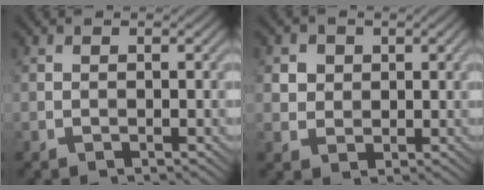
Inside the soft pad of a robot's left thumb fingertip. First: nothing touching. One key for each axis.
{"total": 4.0, "fx": 1.5, "fy": 3.4, "fz": 1.4, "tx": -0.056, "ty": -0.007, "tz": 0.033}